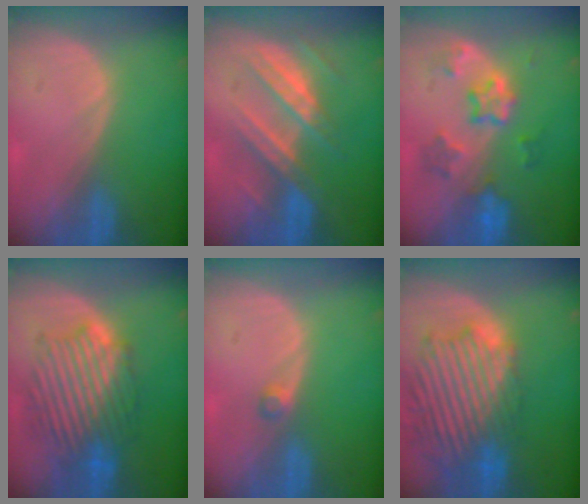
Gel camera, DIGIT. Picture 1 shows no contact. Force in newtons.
{"total": 7.3, "press": 7.3, "slide": 1.0}
{"total": 7.0, "press": 6.4, "slide": 2.8}
{"total": 10.0, "press": 10.0, "slide": 0.5}
{"total": 1.5, "press": 1.2, "slide": 0.8}
{"total": 14.0, "press": 12.0, "slide": 7.1}